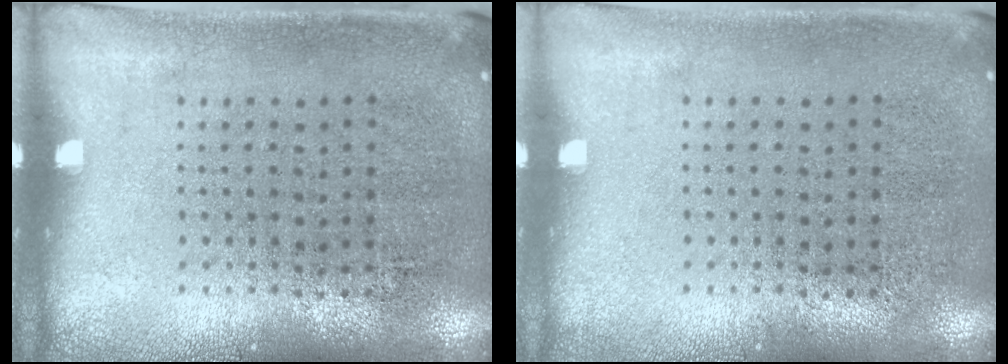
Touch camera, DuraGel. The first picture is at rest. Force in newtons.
{"total": 0.0}